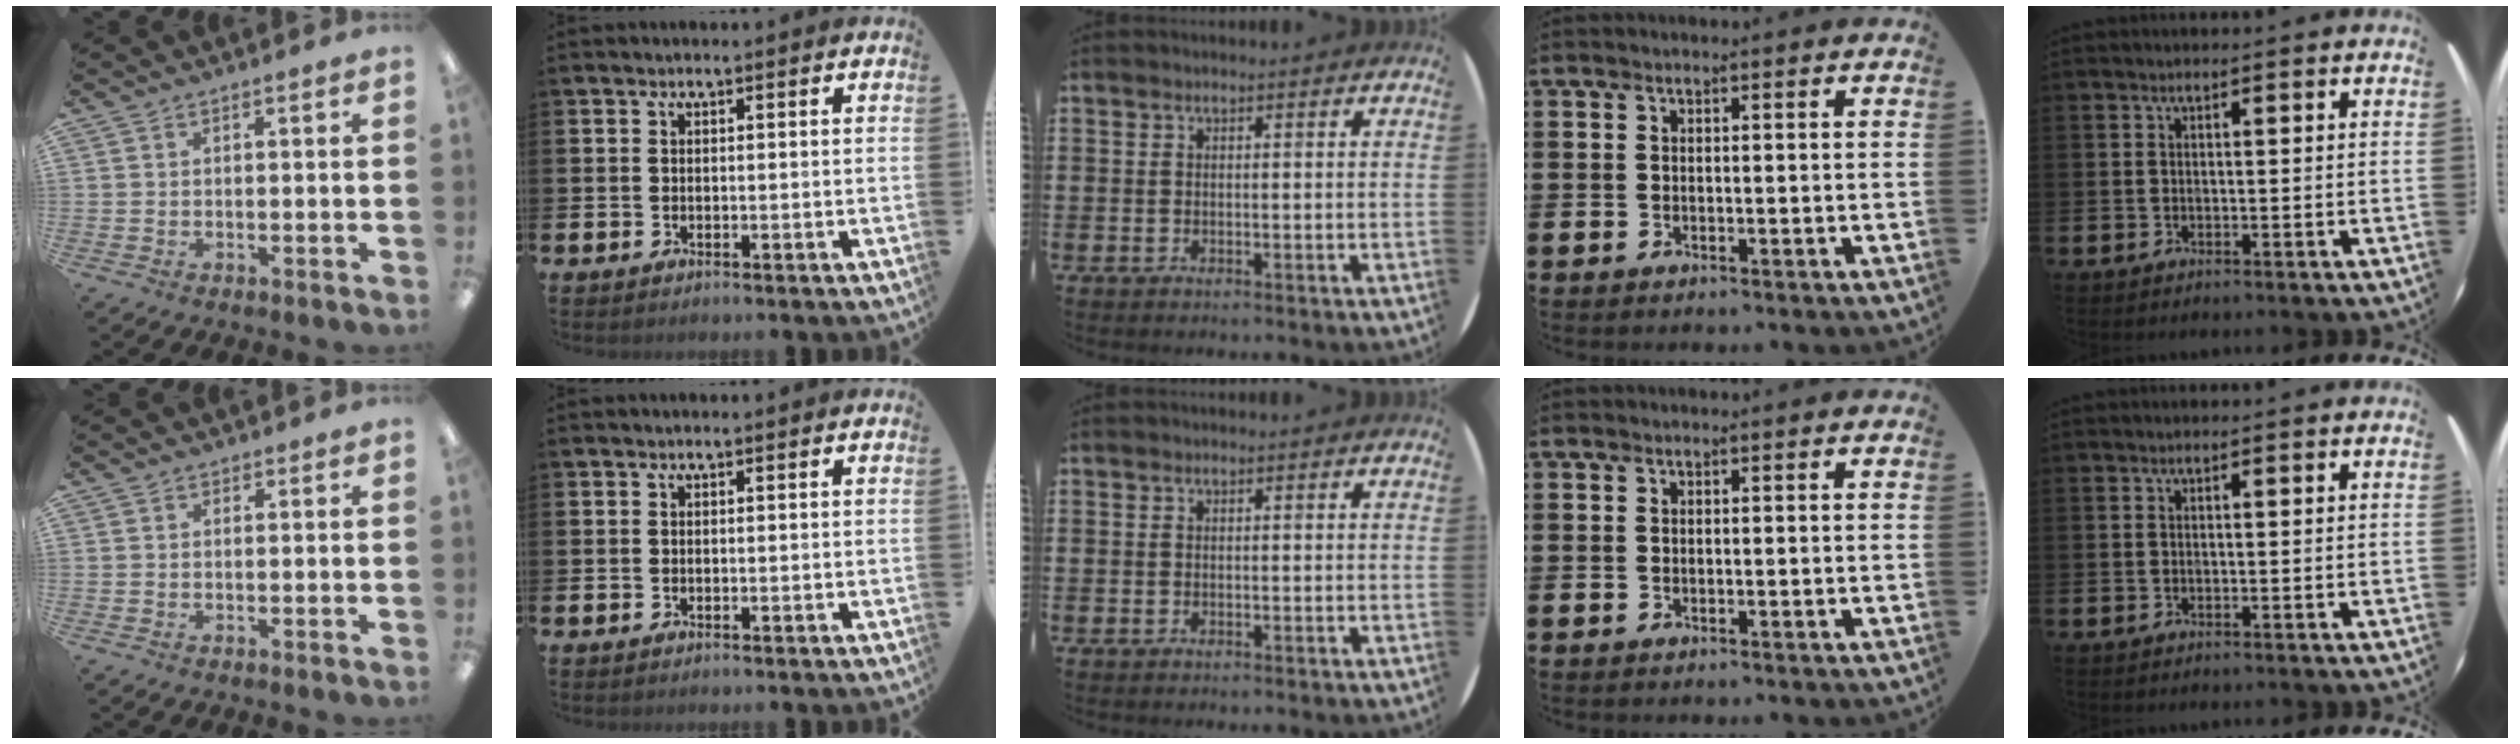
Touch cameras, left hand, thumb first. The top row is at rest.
{}